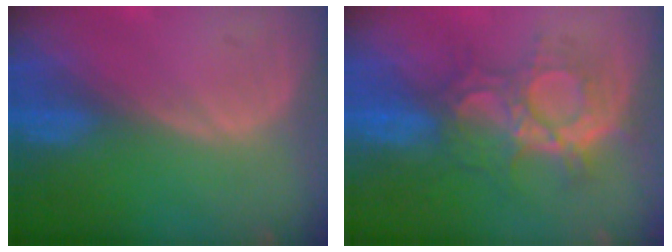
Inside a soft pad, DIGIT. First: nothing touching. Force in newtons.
{"total": 8.7, "press": 8.5, "slide": 1.9}